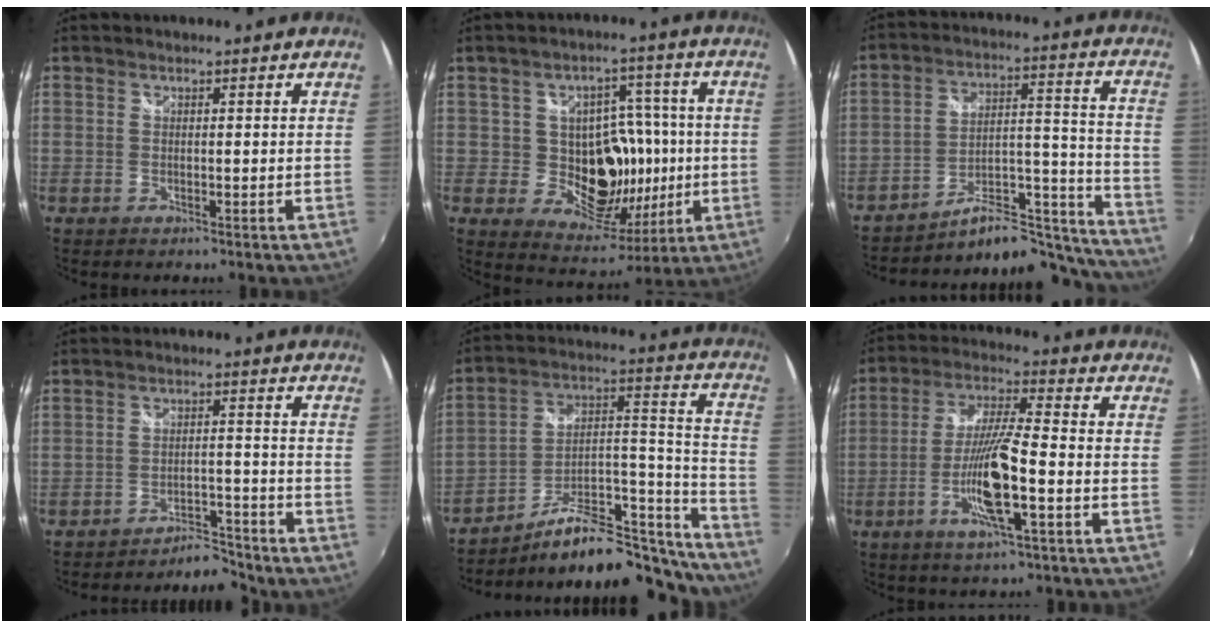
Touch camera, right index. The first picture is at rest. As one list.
[{"total": 13.6, "force": [-0.8, 11.4, 7.5], "torque": [-0.130, 0.009, 0.005]}, {"total": 19.9, "force": [-18.7, 4.9, 5.0], "torque": [-0.049, 0.055, -0.260]}, {"total": 5.8, "force": [-5.6, 1.3, 0.6], "torque": [-0.019, 0.013, -0.083]}, {"total": 25.2, "force": [-20.5, 7.8, 12.3], "torque": [-0.136, 0.042, -0.294]}, {"total": 11.6, "force": [-4.0, 0.8, 10.9], "torque": [-0.219, -0.007, -0.077]}]